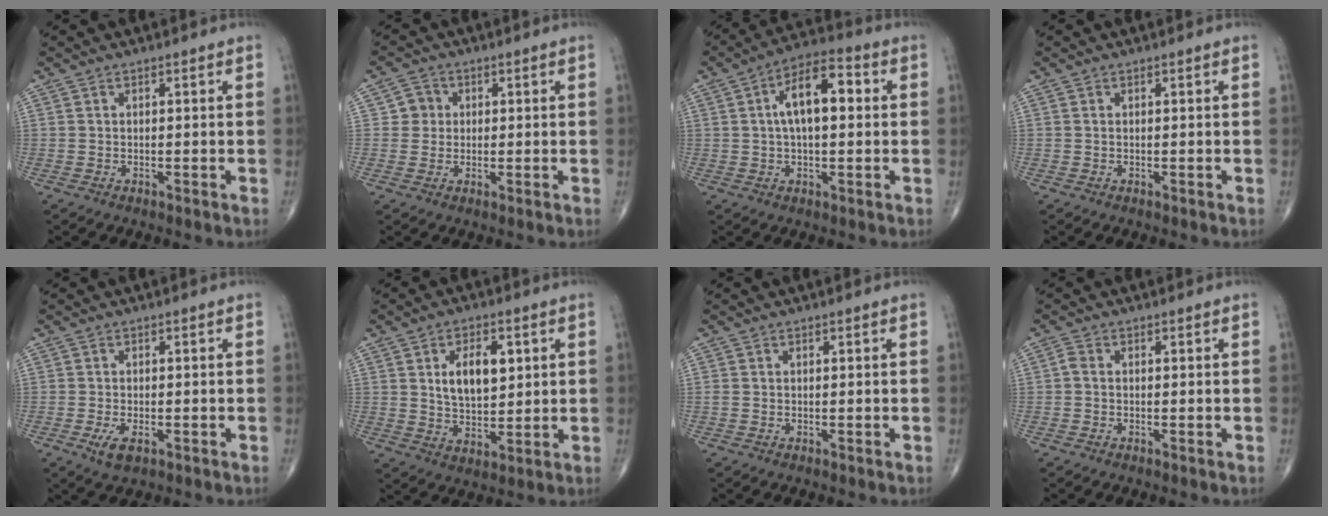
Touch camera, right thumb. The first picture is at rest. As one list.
[{"total": 3.4, "force": [0.5, 3.3, 0.5], "torque": [0.017, 0.004, 0.002]}, {"total": 11.3, "force": [1.8, 5.2, 9.8], "torque": [-0.155, 0.024, 0.020]}, {"total": 0.0}, {"total": 3.4, "force": [-1.4, 1.5, 2.6], "torque": [-0.049, -0.004, -0.023]}, {"total": 9.5, "force": [2.6, 5.4, 7.5], "torque": [-0.099, -0.012, 0.049]}, {"total": 0.5, "force": [-0.1, 0.4, 0.3], "torque": [-0.010, 0.002, 0.000]}, {"total": 1.2, "force": [-0.3, 0.7, 0.9], "torque": [-0.016, 0.000, -0.010]}]